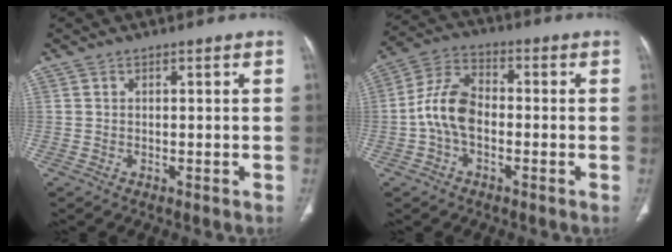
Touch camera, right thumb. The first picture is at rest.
{"total": 9.1, "force": [-1.7, 5.6, 7.0], "torque": [-0.134, 0.030, -0.042]}